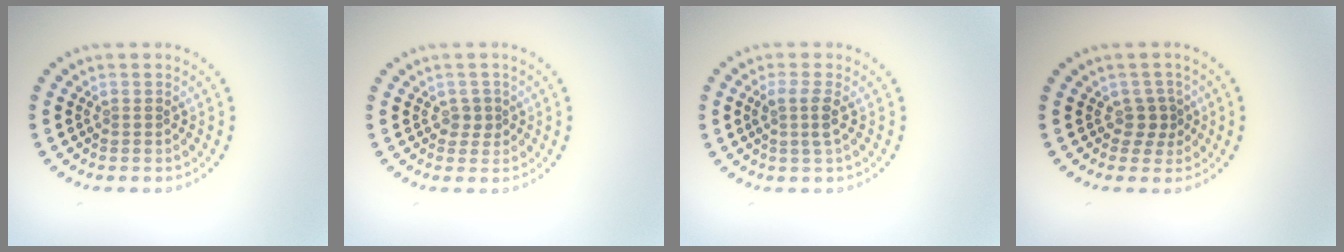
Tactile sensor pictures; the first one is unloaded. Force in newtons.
{"total": 1.2, "press": 1.0, "slide": 0.6}
{"total": 1.9, "press": 1.6, "slide": 1.1}
{"total": 1.5, "press": 1.2, "slide": 0.9}